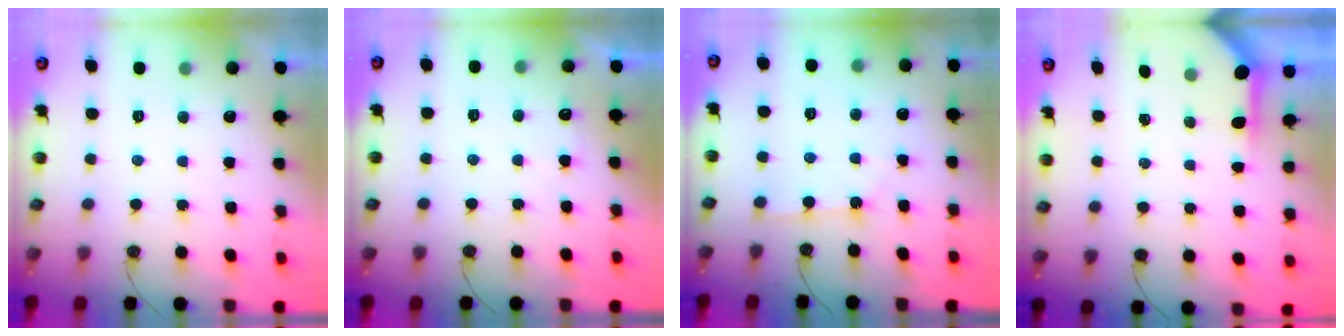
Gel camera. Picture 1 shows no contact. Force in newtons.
{"total": 4.9, "press": 4.8, "slide": 0.6}
{"total": 1.8, "press": 1.8, "slide": 0.3}
{"total": 3.9, "press": 3.9, "slide": 0.3}